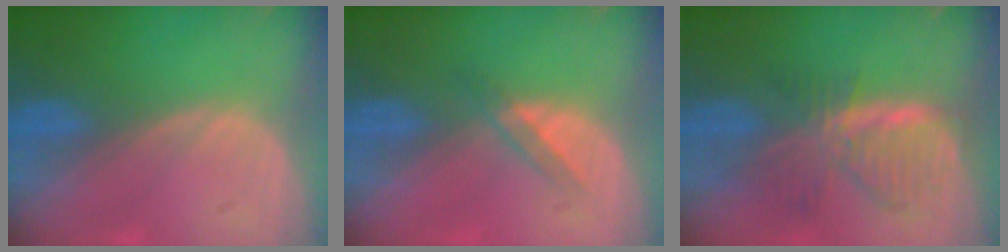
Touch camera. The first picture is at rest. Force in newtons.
{"total": 2.4, "press": 2.2, "slide": 1.1}
{"total": 7.4, "press": 6.7, "slide": 3.0}